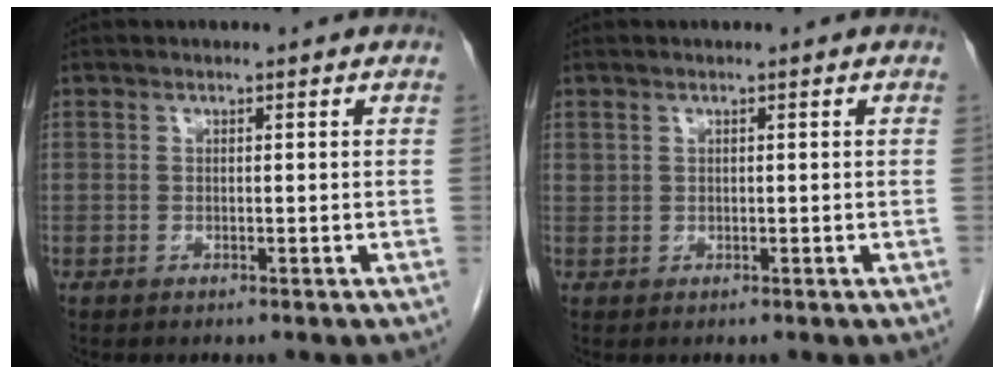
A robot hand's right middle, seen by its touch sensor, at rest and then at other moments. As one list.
[{"total": 0.5, "force": [0.5, 0.3, 0.1], "torque": [0.001, 0.000, 0.008]}]